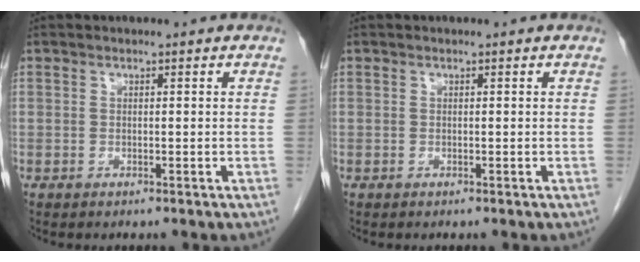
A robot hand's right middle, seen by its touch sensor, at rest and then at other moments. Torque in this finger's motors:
{"motor_torque": [0.00, 0.00, 0.00, 0.01]}